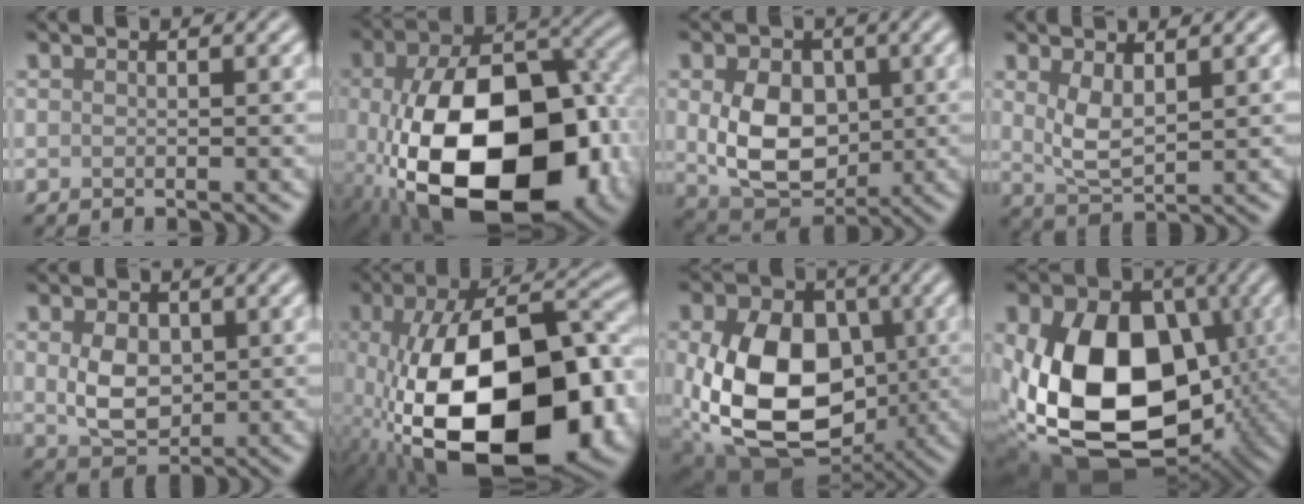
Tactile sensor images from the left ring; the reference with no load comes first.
{"total": 17.5, "force": [-4.0, 10.3, 13.6], "torque": [-0.235, -0.027, -0.058]}
{"total": 8.0, "force": [0.4, 5.9, 5.4], "torque": [-0.111, -0.015, 0.016]}
{"total": 3.2, "force": [1.3, 1.3, 2.6], "torque": [-0.059, -0.006, 0.030]}
{"total": 4.5, "force": [0.4, 3.2, 3.1], "torque": [-0.065, -0.005, 0.011]}
{"total": 18.4, "force": [-4.6, 9.6, 15.1], "torque": [-0.258, -0.027, -0.063]}
{"total": 15.0, "force": [-1.0, 10.8, 10.3], "torque": [-0.184, -0.027, -0.010]}
{"total": 17.0, "force": [-1.2, 11.8, 12.2], "torque": [-0.228, -0.024, -0.030]}